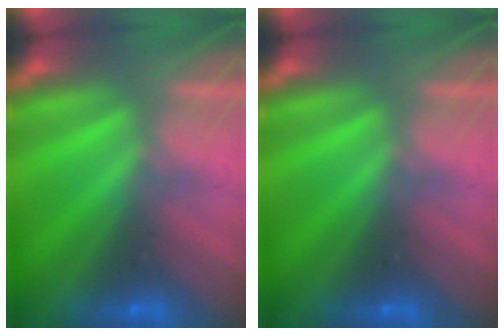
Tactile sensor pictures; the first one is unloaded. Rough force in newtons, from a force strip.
{"total": 0.0}